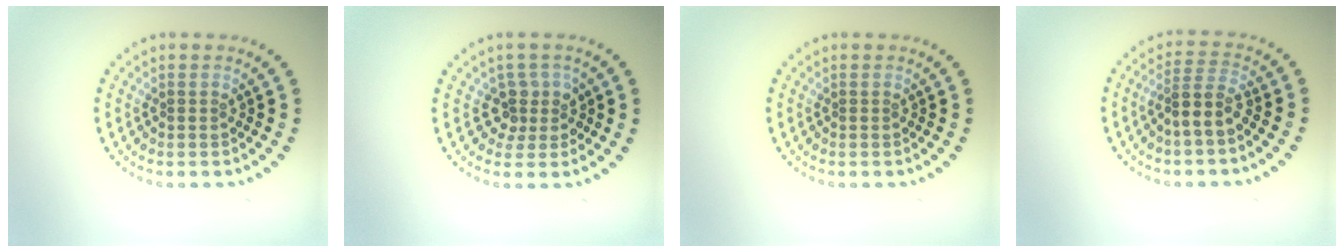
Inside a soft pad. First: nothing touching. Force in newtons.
{"total": 2.5, "press": 2.0, "slide": 1.6}
{"total": 0.0}
{"total": 2.7, "press": 2.1, "slide": 1.7}